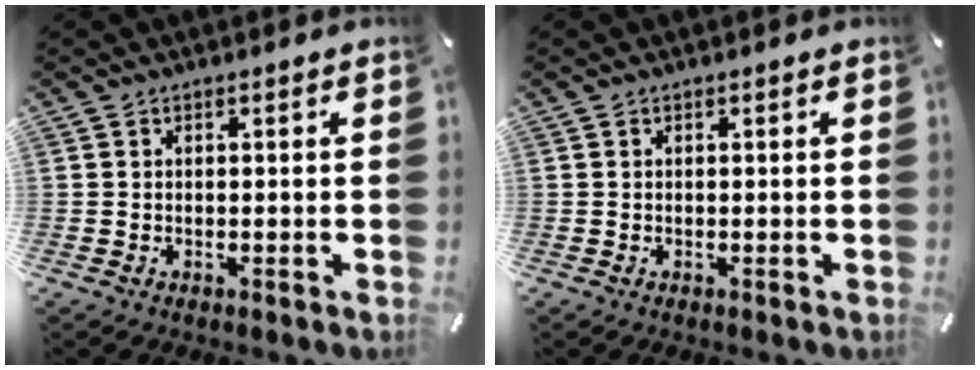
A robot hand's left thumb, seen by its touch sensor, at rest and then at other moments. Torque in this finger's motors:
{"motor_torque": [-0.02, 0.18, -0.04, -0.02, 0.00]}